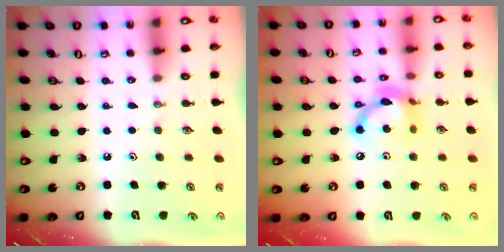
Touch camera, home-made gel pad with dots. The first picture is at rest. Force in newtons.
{"total": 12.9, "press": 12.9, "slide": 0.7}